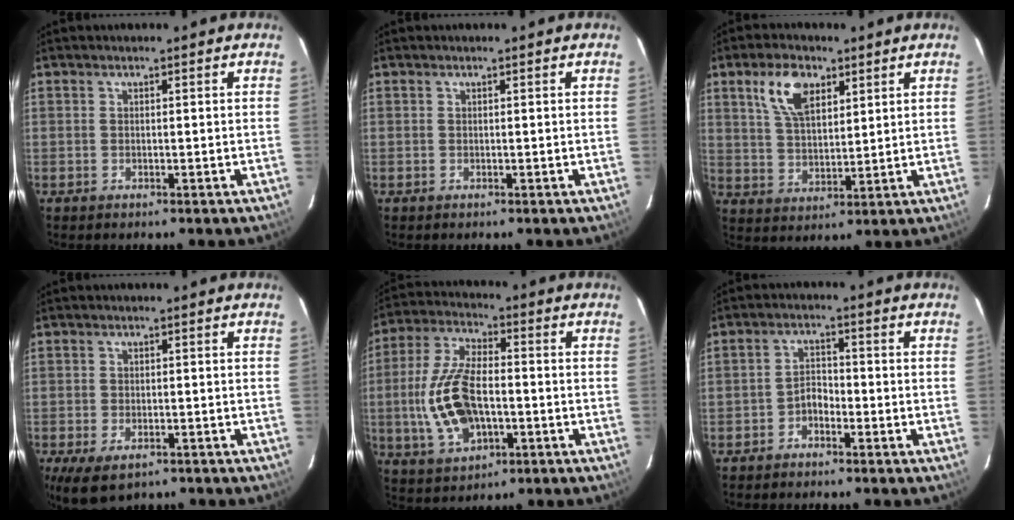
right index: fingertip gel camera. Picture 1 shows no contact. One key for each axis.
{"total": 0.0}
{"total": 9.2, "fx": 4.7, "fy": 4.8, "fz": 6.3, "tx": -0.121, "ty": 0.016, "tz": 0.090}
{"total": 6.9, "fx": -4.0, "fy": 3.5, "fz": 4.3, "tx": -0.093, "ty": -0.028, "tz": -0.064}
{"total": 14.7, "fx": -2.4, "fy": 7.5, "fz": 12.5, "tx": -0.267, "ty": 0.004, "tz": -0.037}
{"total": 2.8, "fx": -2.1, "fy": 1.6, "fz": 1.0, "tx": -0.022, "ty": 0.011, "tz": -0.037}